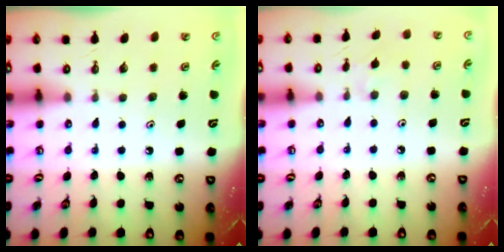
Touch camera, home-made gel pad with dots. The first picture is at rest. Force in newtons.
{"total": 2.8, "press": 2.8, "slide": 0.5}